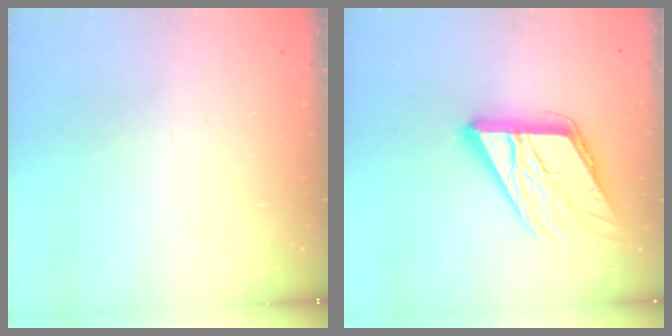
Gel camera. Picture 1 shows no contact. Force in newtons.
{"total": 17.7, "press": 17.6, "slide": 2.1}